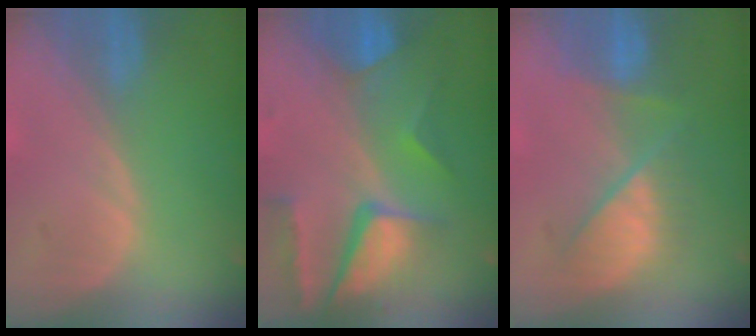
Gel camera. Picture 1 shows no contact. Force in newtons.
{"total": 10.6, "press": 8.8, "slide": 5.9}
{"total": 7.4, "press": 7.3, "slide": 1.3}